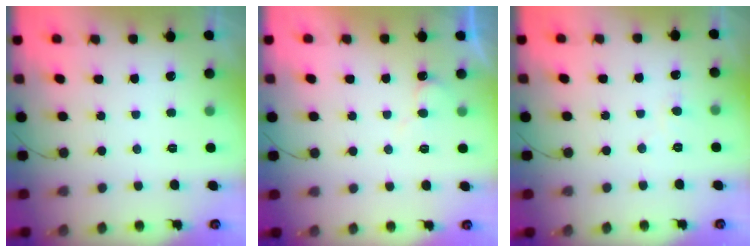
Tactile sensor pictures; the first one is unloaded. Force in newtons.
{"total": 4.7, "press": 4.6, "slide": 0.5}
{"total": 4.5, "press": 4.4, "slide": 0.3}